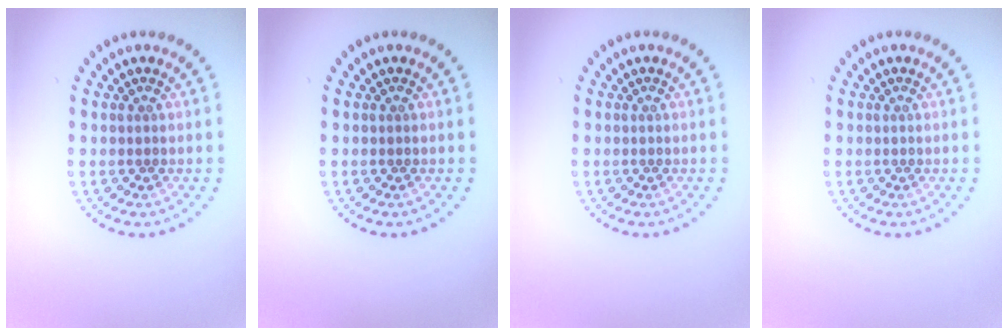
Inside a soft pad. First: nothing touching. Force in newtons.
{"total": 0.0}
{"total": 0.0}
{"total": 0.0}